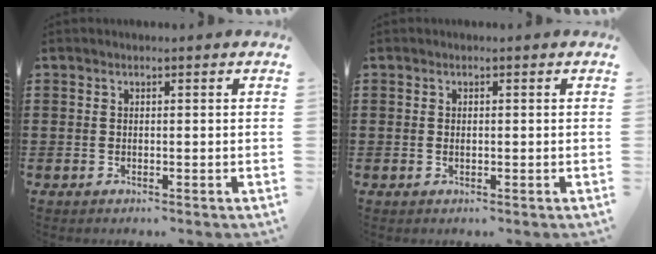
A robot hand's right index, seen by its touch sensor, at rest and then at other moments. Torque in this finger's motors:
{"motor_torque": [0.00, 2.13, -0.05, -0.01]}